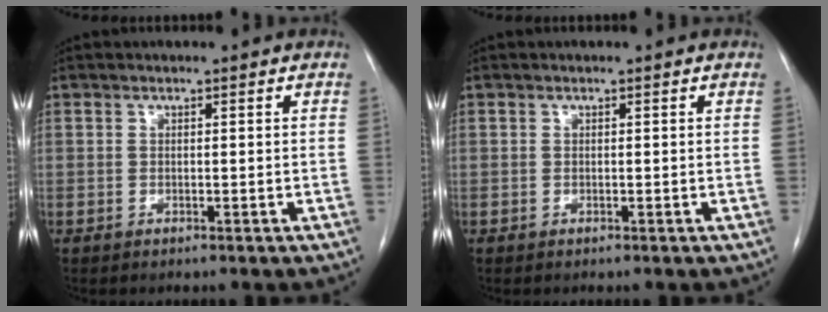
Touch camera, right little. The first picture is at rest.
{"total": 0.0}